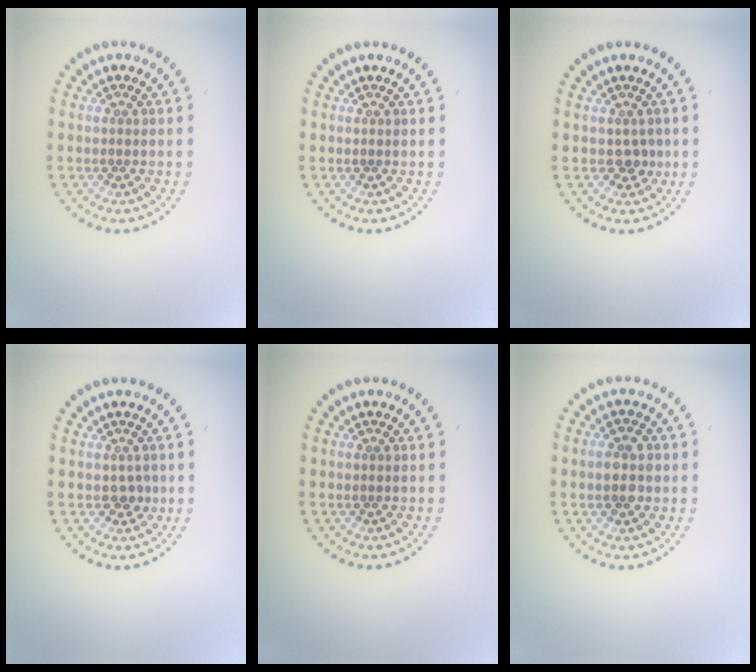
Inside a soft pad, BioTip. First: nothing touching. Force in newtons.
{"total": 0.0}
{"total": 1.2, "press": 1.0, "slide": 0.6}
{"total": 1.0, "press": 0.9, "slide": 0.5}
{"total": 0.0}
{"total": 2.5, "press": 2.5, "slide": 0.2}